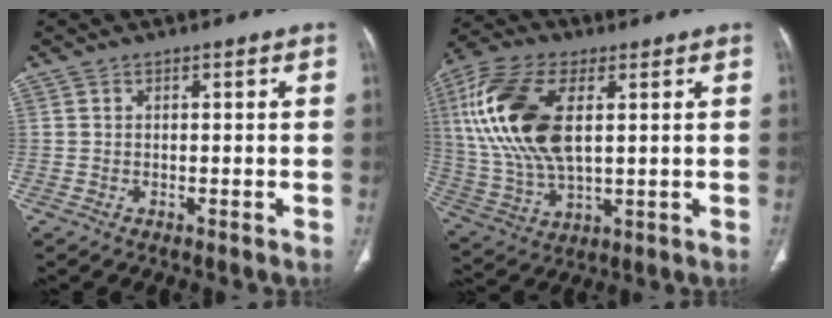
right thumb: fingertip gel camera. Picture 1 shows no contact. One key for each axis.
{"total": 19.5, "fx": 4.4, "fy": 9.9, "fz": 16.2, "tx": -0.350, "ty": -0.002, "tz": 0.085}